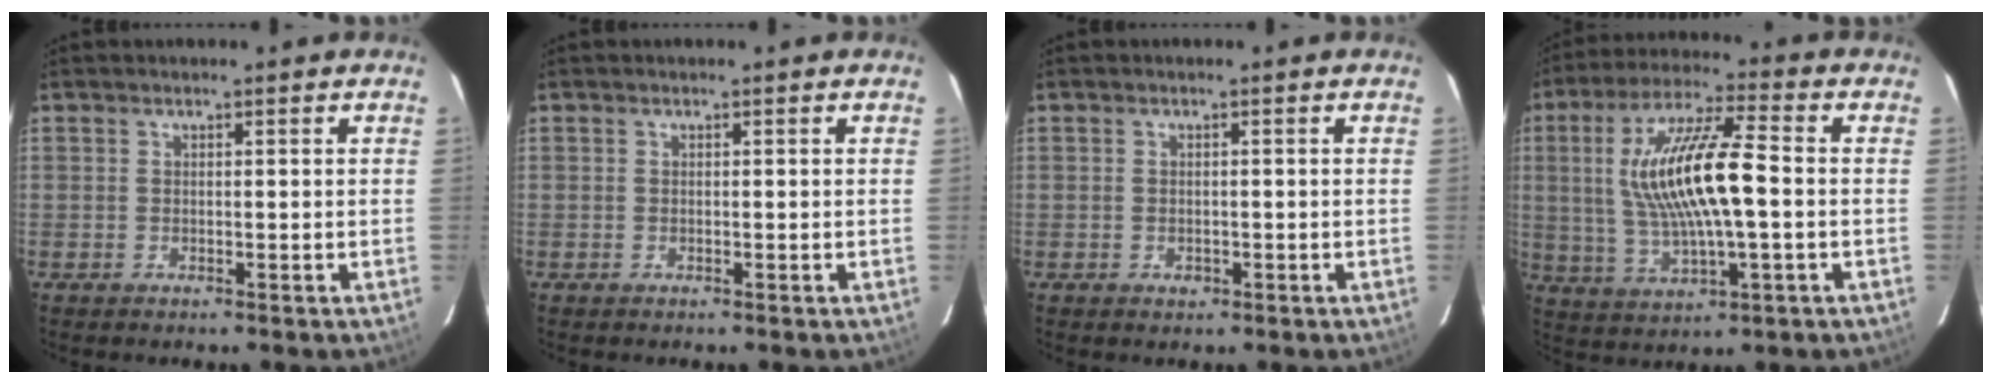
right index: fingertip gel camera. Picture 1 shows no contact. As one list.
[{"total": 0.0}, {"total": 1.2, "force": [-0.4, 1.0, 0.4], "torque": [-0.006, -0.001, -0.004]}, {"total": 15.9, "force": [0.6, 3.9, 15.4], "torque": [-0.294, 0.008, 0.018]}]